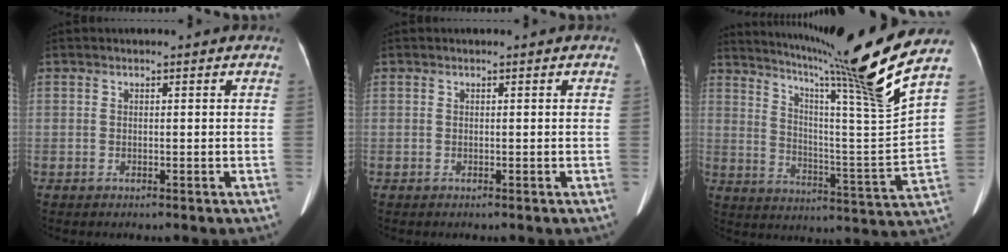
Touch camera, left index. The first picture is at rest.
{"total": 0.0}
{"total": 19.9, "force": [15.5, -4.2, 11.8], "torque": [-0.188, -0.067, 0.226]}